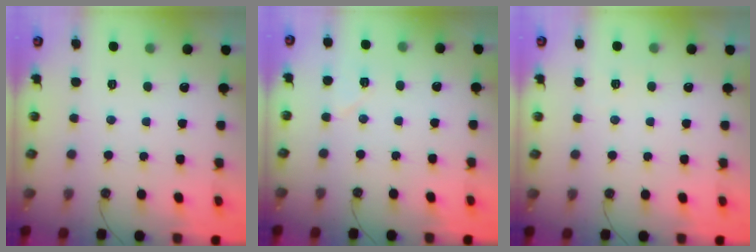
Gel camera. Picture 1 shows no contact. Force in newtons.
{"total": 5.9, "press": 5.8, "slide": 1.0}
{"total": 3.0, "press": 3.0, "slide": 0.7}